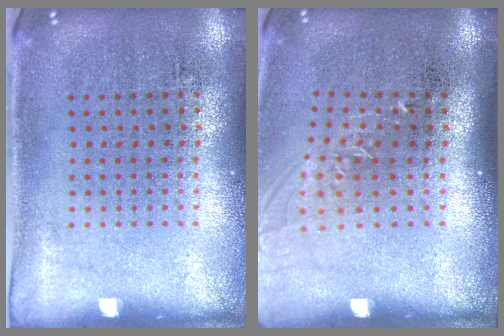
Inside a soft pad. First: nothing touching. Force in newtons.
{"total": 1.2, "press": 1.0, "slide": 0.7}